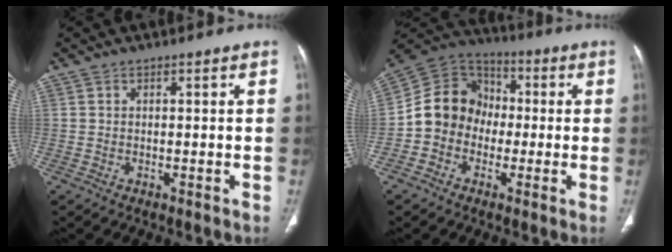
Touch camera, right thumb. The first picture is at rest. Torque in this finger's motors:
{"motor_torque": [1.22, 2.15, 1.08, -0.76, 0.09]}